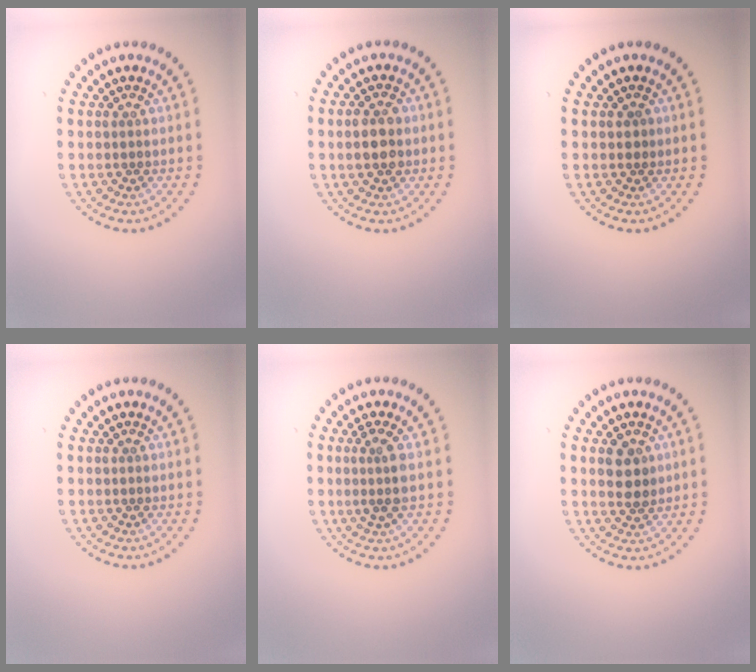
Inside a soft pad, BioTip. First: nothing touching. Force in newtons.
{"total": 2.8, "press": 2.8, "slide": 0.2}
{"total": 0.7, "press": 0.7, "slide": 0.3}
{"total": 0.0}
{"total": 2.2, "press": 1.8, "slide": 1.2}
{"total": 2.7, "press": 2.7, "slide": 0.6}